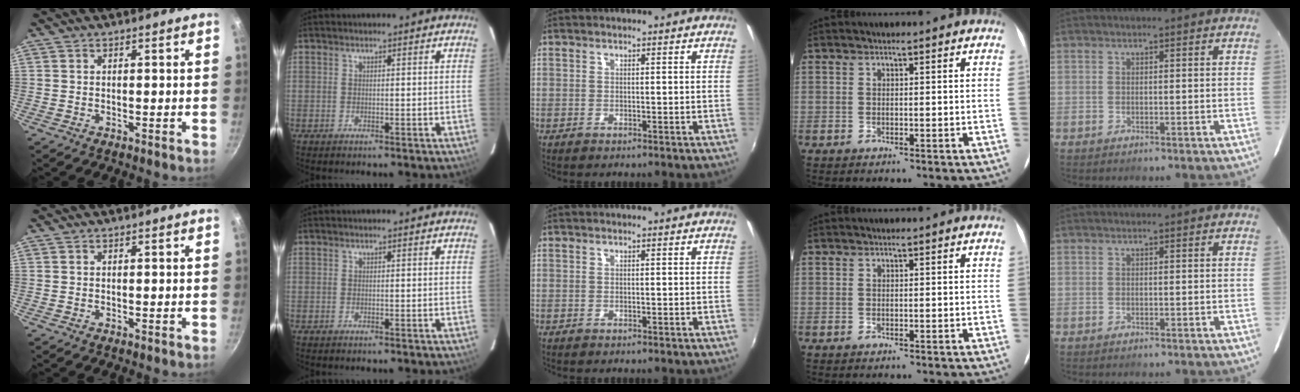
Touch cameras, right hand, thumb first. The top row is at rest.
{}